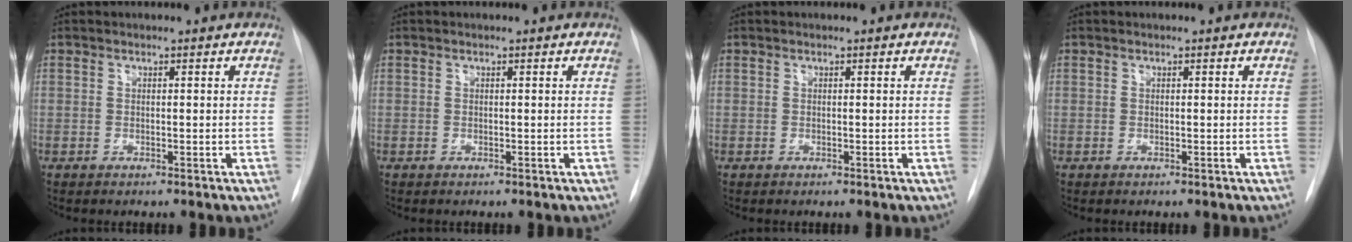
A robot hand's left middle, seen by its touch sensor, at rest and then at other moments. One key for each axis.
{"total": 0.0}
{"total": 0.0}
{"total": 0.0}